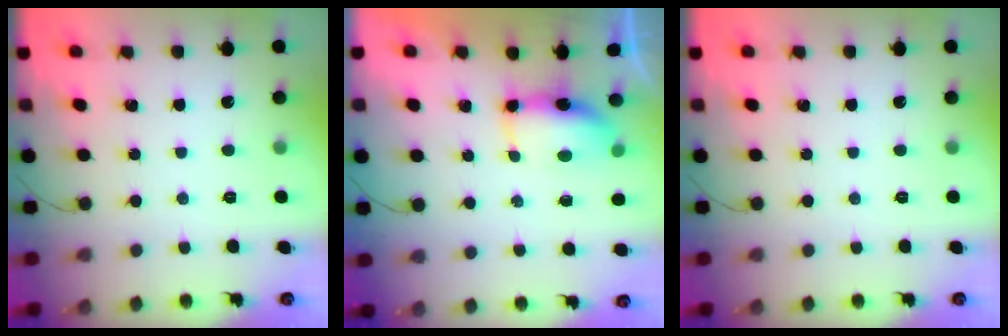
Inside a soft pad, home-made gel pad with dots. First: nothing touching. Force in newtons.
{"total": 13.2, "press": 8.8, "slide": 9.9}
{"total": 0.0}